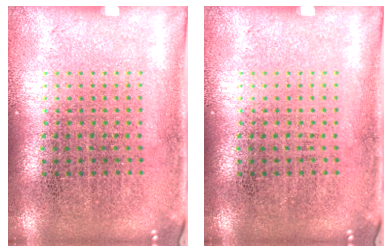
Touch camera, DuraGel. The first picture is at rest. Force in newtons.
{"total": 0.0}